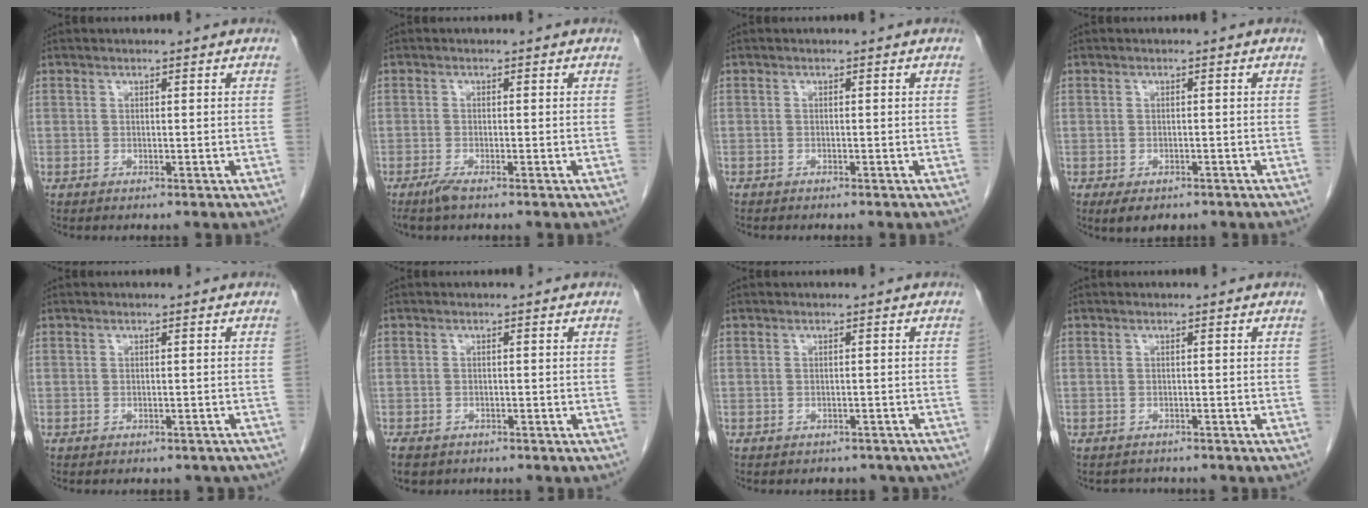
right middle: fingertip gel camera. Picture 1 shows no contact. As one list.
[{"total": 1.8, "force": [-1.3, 0.1, 1.2], "torque": [-0.031, -0.005, -0.028]}, {"total": 0.9, "force": [-0.8, 0.3, 0.3], "torque": [-0.010, -0.001, -0.012]}, {"total": 4.3, "force": [-3.0, 2.3, 2.0], "torque": [-0.027, -0.004, -0.038]}, {"total": 4.9, "force": [-4.2, 2.1, 1.4], "torque": [-0.015, 0.005, -0.041]}, {"total": 5.0, "force": [-3.7, 2.7, 2.0], "torque": [-0.034, -0.006, -0.052]}, {"total": 5.1, "force": [-4.3, 2.6, 0.9], "torque": [-0.008, 0.007, -0.041]}, {"total": 1.7, "force": [-1.6, 0.6, -0.3], "torque": [-0.003, -0.005, -0.025]}]